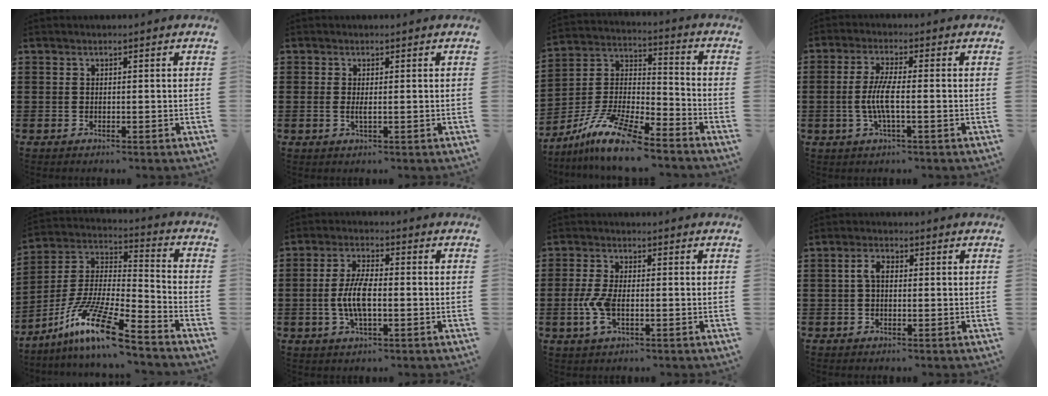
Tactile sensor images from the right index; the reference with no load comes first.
{"total": 1.2, "force": [-0.1, 0.2, 1.2], "torque": [-0.024, -0.002, -0.001]}
{"total": 11.4, "force": [-9.4, 2.0, 6.2], "torque": [-0.138, 0.016, -0.190]}
{"total": 5.0, "force": [-1.0, 0.9, 4.8], "torque": [-0.107, -0.006, -0.027]}
{"total": 13.9, "force": [-10.4, 1.3, 9.1], "torque": [-0.182, 0.011, -0.199]}
{"total": 6.3, "force": [-1.0, 2.3, 5.8], "torque": [-0.137, -0.005, -0.027]}
{"total": 5.0, "force": [-1.1, 2.2, 4.4], "torque": [-0.111, -0.007, -0.028]}
{"total": 2.7, "force": [0.0, 1.3, 2.4], "torque": [-0.061, 0.000, -0.006]}